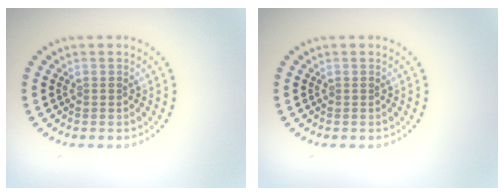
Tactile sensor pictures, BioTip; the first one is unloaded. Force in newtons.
{"total": 0.0}